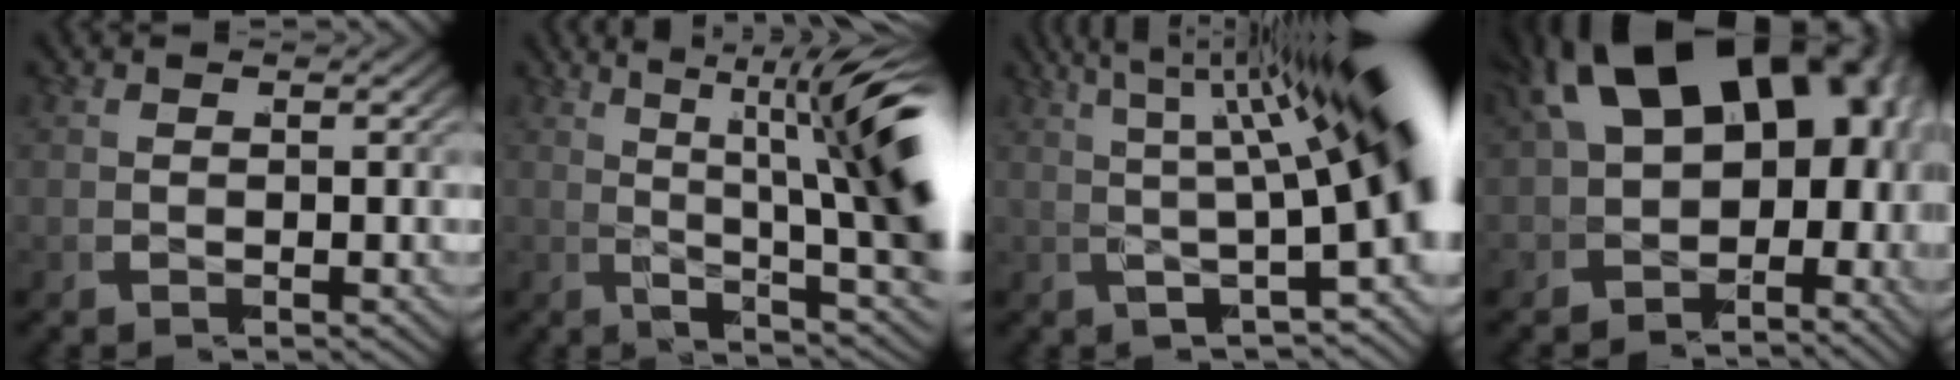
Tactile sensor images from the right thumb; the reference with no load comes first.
{"total": 11.7, "force": [0.2, 5.3, 10.4], "torque": [-0.141, -0.016, -0.002]}
{"total": 11.1, "force": [1.3, 4.4, 10.1], "torque": [-0.117, 0.026, 0.007]}
{"total": 15.0, "force": [0.2, 10.8, 10.4], "torque": [-0.183, -0.026, -0.008]}